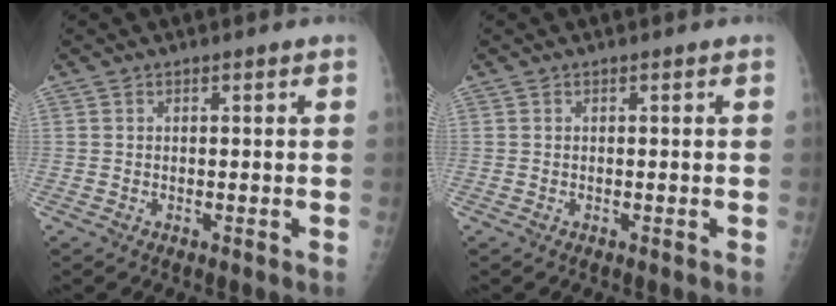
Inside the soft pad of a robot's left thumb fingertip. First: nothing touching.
{"total": 0.0}